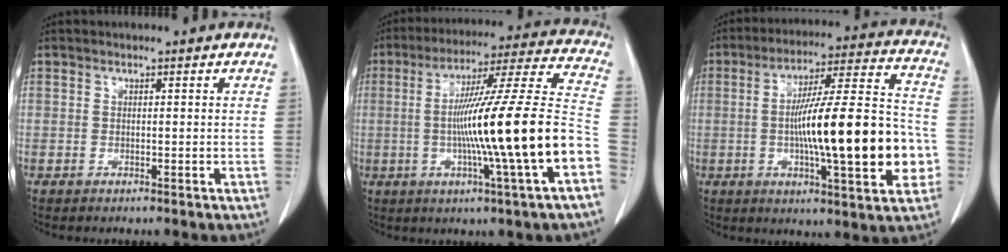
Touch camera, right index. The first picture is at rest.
{"total": 21.7, "force": [-4.6, -1.1, 21.1], "torque": [-0.310, 0.003, -0.084]}
{"total": 21.5, "force": [-3.3, 2.9, 21.0], "torque": [-0.299, 0.019, -0.046]}